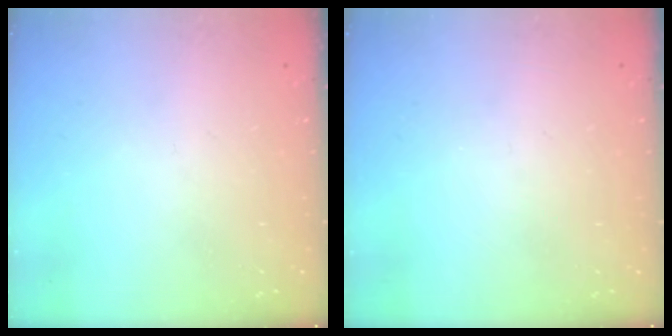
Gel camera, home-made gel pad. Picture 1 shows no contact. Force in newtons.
{"total": 0.0}